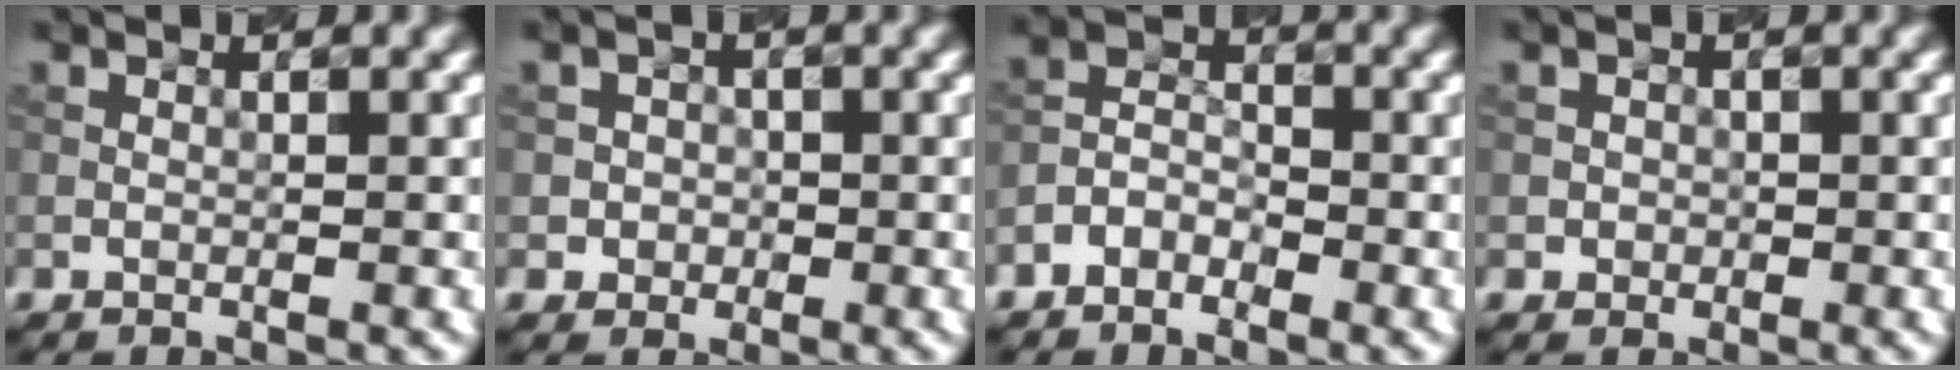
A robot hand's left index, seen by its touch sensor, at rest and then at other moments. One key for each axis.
{"total": 2.1, "fx": -0.4, "fy": 2.1, "fz": 0.1, "tx": 0.023, "ty": 0.008, "tz": -0.018}
{"total": 2.5, "fx": -1.7, "fy": 1.6, "fz": 1.0, "tx": -0.017, "ty": 0.012, "tz": -0.037}
{"total": 1.2, "fx": -0.1, "fy": 1.2, "fz": 0.1, "tx": 0.016, "ty": 0.000, "tz": -0.007}